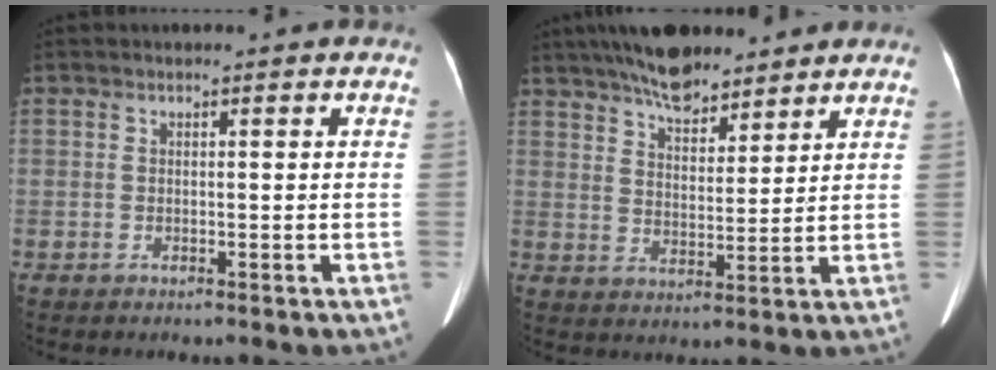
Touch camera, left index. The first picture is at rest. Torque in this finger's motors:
{"motor_torque": [1.03, -1.11, 0.15, 0.02]}